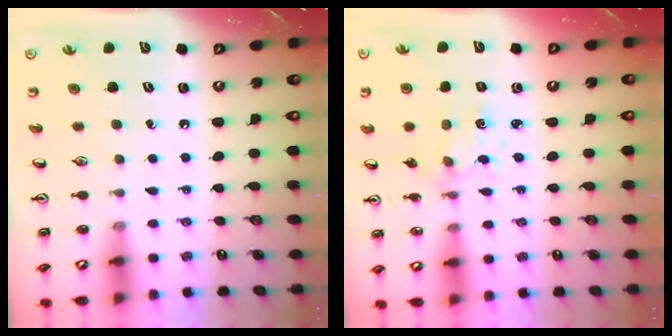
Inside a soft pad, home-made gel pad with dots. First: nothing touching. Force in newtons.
{"total": 1.4, "press": 1.4, "slide": 0.3}